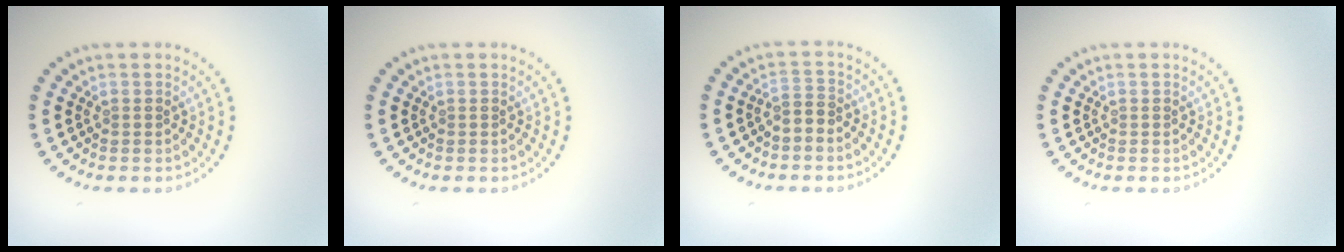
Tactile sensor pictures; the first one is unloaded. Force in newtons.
{"total": 0.0}
{"total": 1.6, "press": 1.3, "slide": 1.0}
{"total": 0.0}